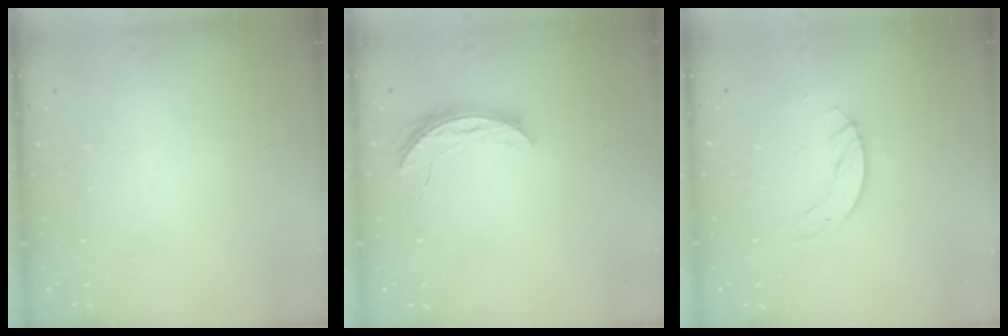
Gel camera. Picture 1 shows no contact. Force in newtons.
{"total": 5.9, "press": 5.9, "slide": 0.4}
{"total": 3.0, "press": 3.0, "slide": 0.2}